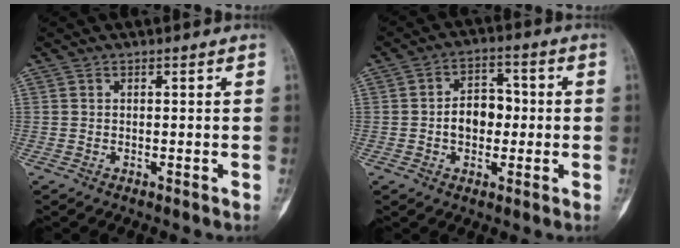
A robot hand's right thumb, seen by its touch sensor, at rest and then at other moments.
{"total": 7.4, "force": [-0.5, 5.3, 5.2], "torque": [-0.057, 0.020, -0.015]}